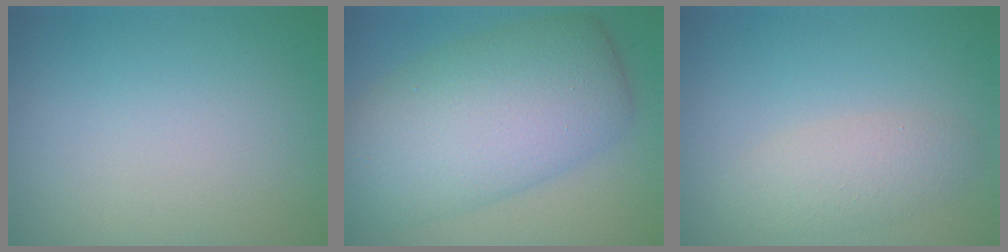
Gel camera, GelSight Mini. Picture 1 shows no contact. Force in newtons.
{"total": 9.4, "press": 9.4, "slide": 0.1}
{"total": 2.4, "press": 2.4, "slide": 0.1}